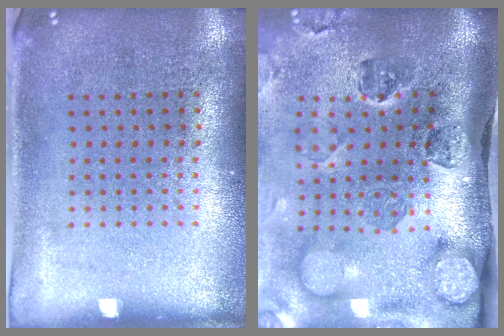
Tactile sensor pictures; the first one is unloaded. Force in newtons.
{"total": 4.8, "press": 3.5, "slide": 3.4}